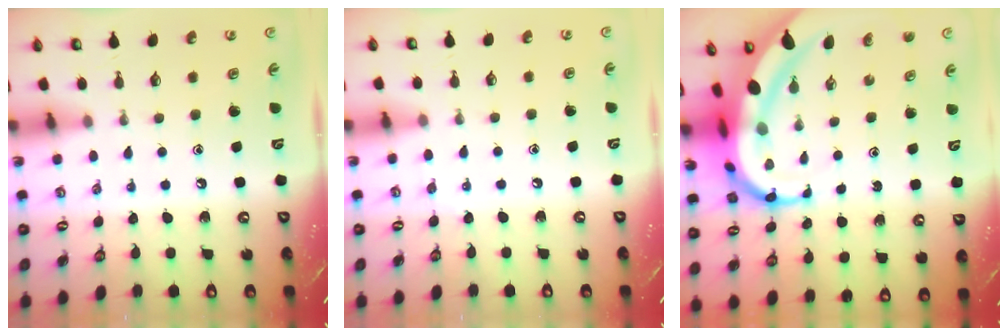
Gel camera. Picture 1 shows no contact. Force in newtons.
{"total": 4.1, "press": 4.1, "slide": 0.4}
{"total": 11.9, "press": 11.8, "slide": 1.5}